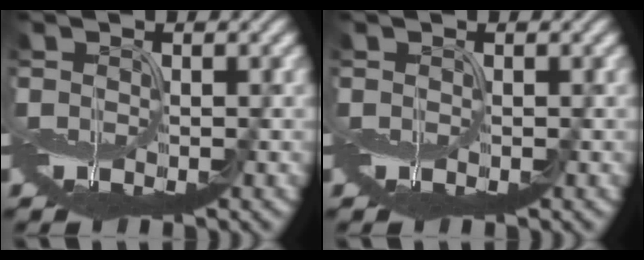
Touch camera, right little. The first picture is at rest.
{"total": 0.0}